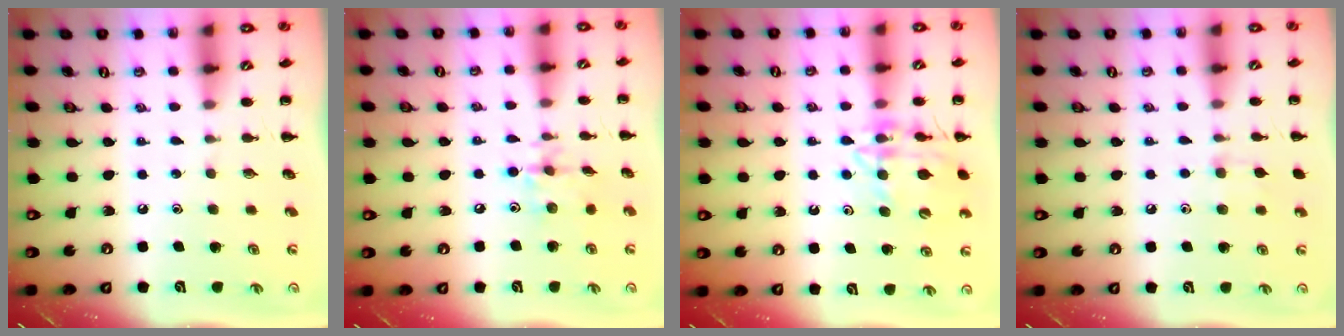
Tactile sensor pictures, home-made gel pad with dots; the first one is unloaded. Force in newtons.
{"total": 6.6, "press": 6.6, "slide": 0.5}
{"total": 13.9, "press": 13.7, "slide": 2.1}
{"total": 6.0, "press": 5.6, "slide": 2.0}